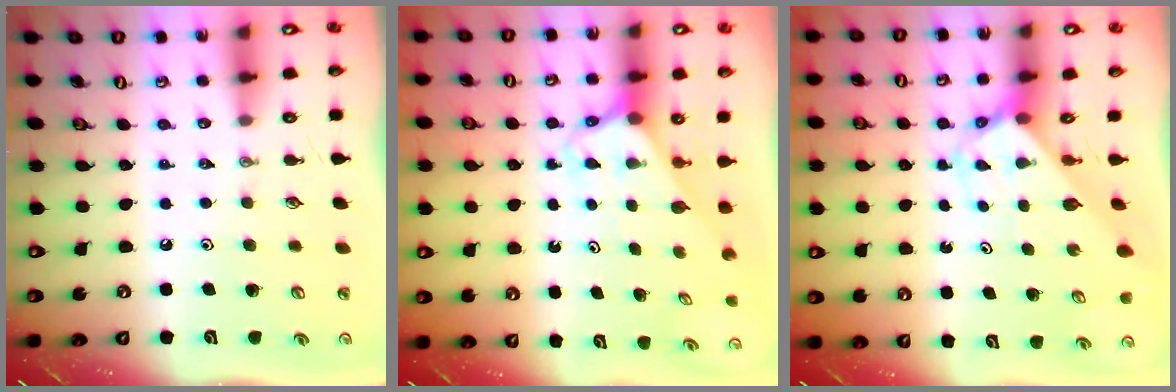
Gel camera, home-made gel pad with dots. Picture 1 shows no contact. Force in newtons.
{"total": 2.7, "press": 2.7, "slide": 0.1}
{"total": 2.8, "press": 2.8, "slide": 0.2}